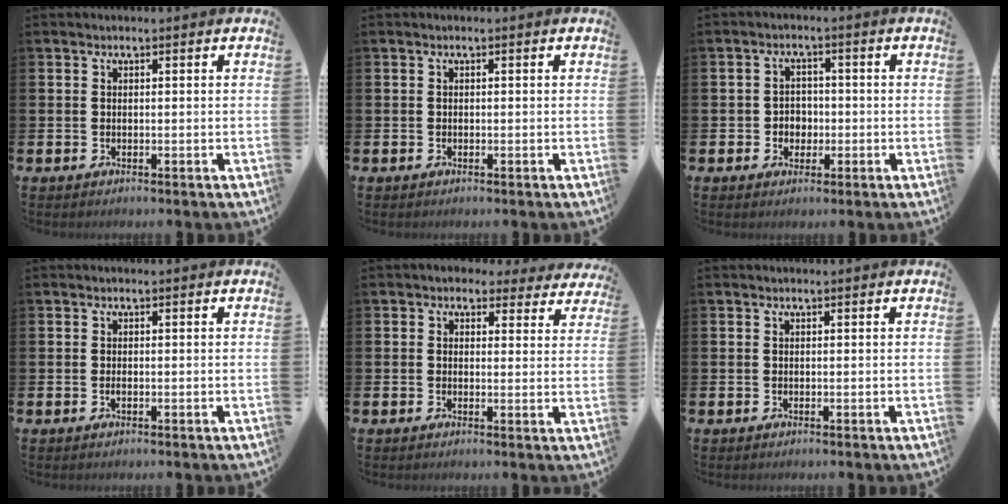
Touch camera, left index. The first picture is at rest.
{"total": 0.0}
{"total": 2.8, "force": [-0.5, 2.6, 1.0], "torque": [-0.016, 0.005, -0.017]}
{"total": 0.5, "force": [-0.1, 0.1, 0.5], "torque": [-0.016, 0.001, -0.001]}
{"total": 3.1, "force": [2.5, 1.6, 0.5], "torque": [-0.012, -0.012, 0.041]}
{"total": 0.0}